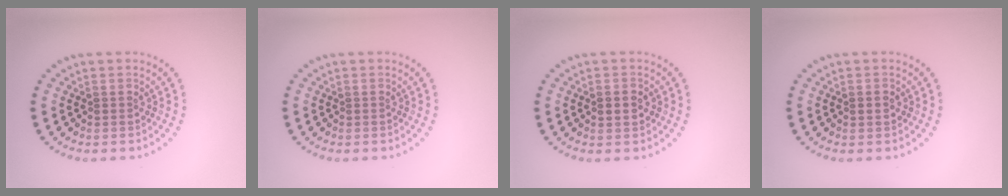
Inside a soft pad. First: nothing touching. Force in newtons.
{"total": 0.0}
{"total": 2.1, "press": 2.1, "slide": 0.1}
{"total": 1.1, "press": 1.0, "slide": 0.1}